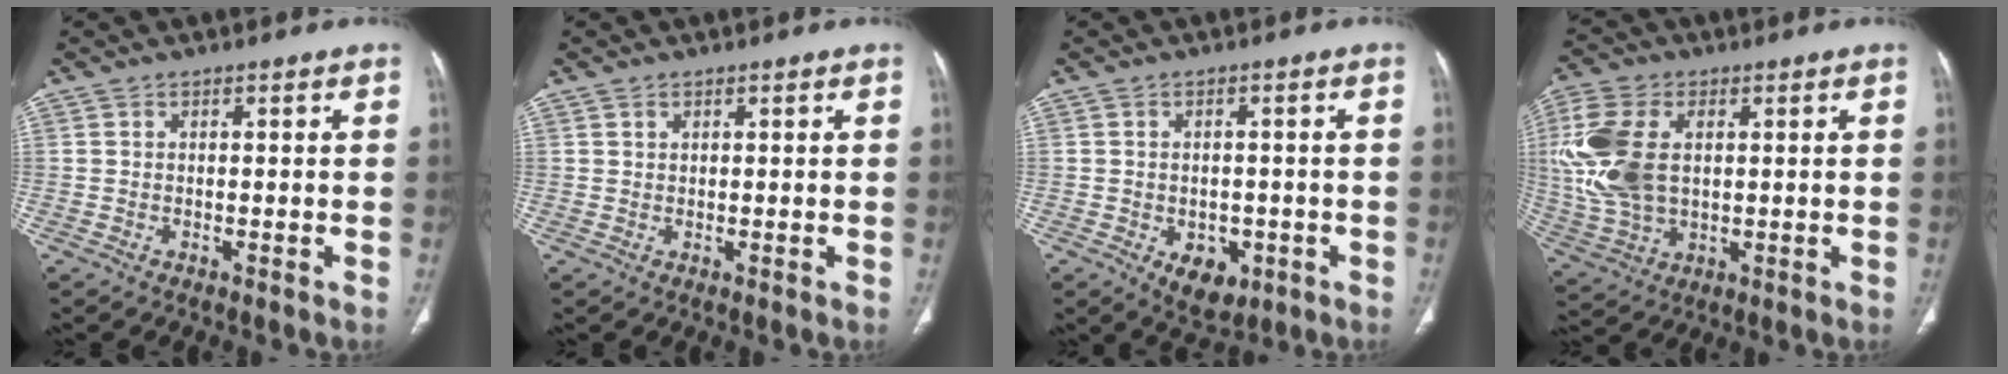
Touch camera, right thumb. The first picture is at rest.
{"total": 0.7, "force": [0.5, 0.5, 0.2], "torque": [0.001, -0.003, 0.008]}
{"total": 6.6, "force": [-2.4, 4.4, 4.3], "torque": [-0.040, 0.006, -0.020]}
{"total": 15.5, "force": [2.1, 9.7, 11.9], "torque": [-0.266, 0.003, 0.046]}